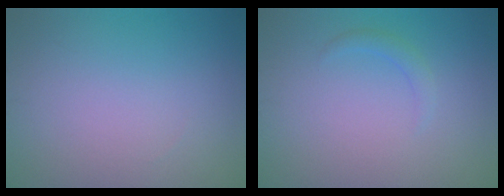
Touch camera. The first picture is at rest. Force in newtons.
{"total": 1.1, "press": 1.1, "slide": 0.2}